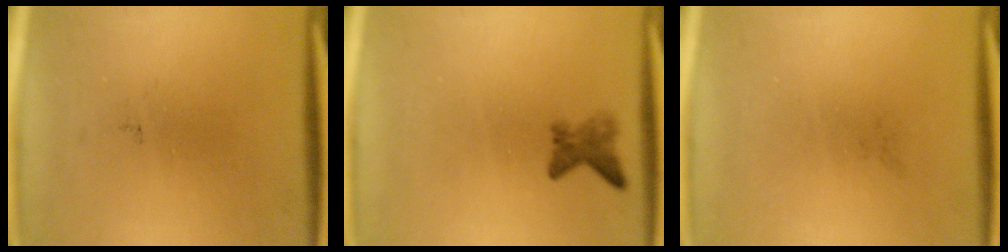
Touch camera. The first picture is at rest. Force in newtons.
{"total": 2.0}
{"total": 0.0}